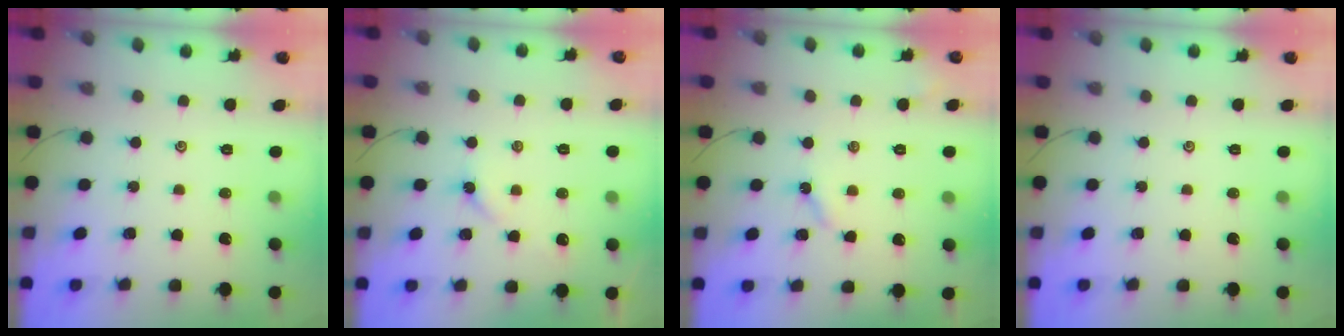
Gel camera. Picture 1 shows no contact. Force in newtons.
{"total": 3.8, "press": 3.7, "slide": 0.5}
{"total": 3.3, "press": 3.3, "slide": 0.6}
{"total": 0.0}